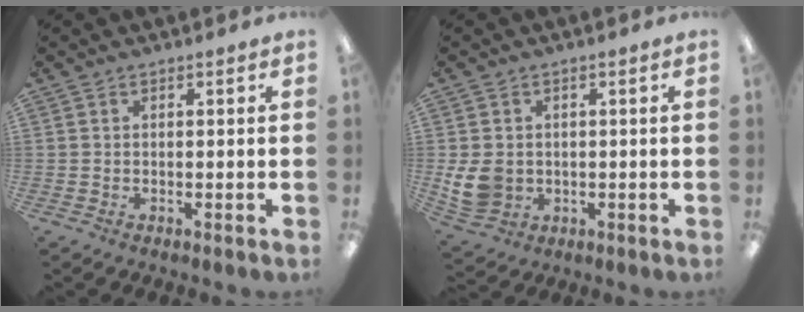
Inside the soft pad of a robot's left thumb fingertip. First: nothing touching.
{"total": 7.4, "force": [0.1, 6.4, 3.8], "torque": [-0.081, 0.005, 0.005]}